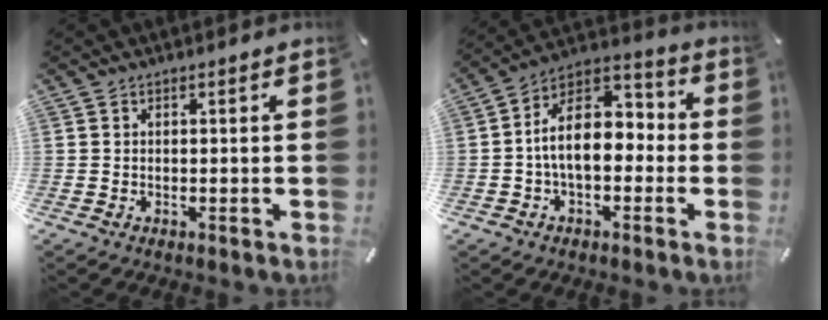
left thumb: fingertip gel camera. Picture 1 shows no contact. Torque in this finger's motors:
{"motor_torque": [0.15, 1.24, 0.81, -0.52, 0.44]}